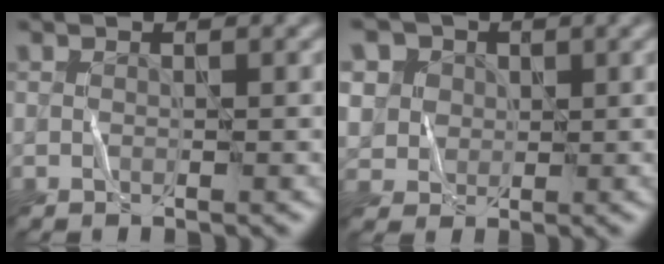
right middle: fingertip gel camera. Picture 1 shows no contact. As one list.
[{"total": 4.4, "force": [2.3, 3.8, 0.6], "torque": [-0.053, 0.019, 0.046]}]